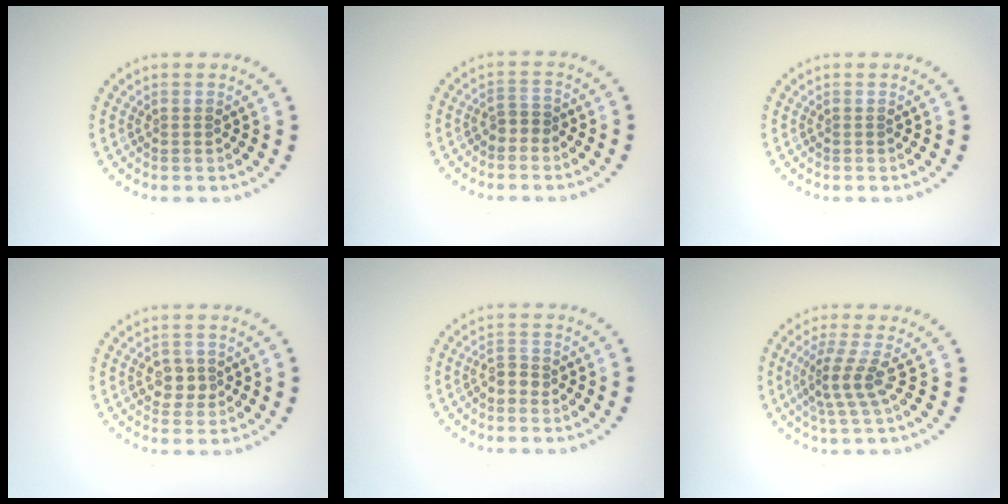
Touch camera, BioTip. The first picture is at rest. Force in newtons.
{"total": 1.1, "press": 0.9, "slide": 0.6}
{"total": 0.0}
{"total": 2.0, "press": 1.9, "slide": 0.6}
{"total": 1.3, "press": 1.2, "slide": 0.5}
{"total": 2.8, "press": 1.9, "slide": 2.1}